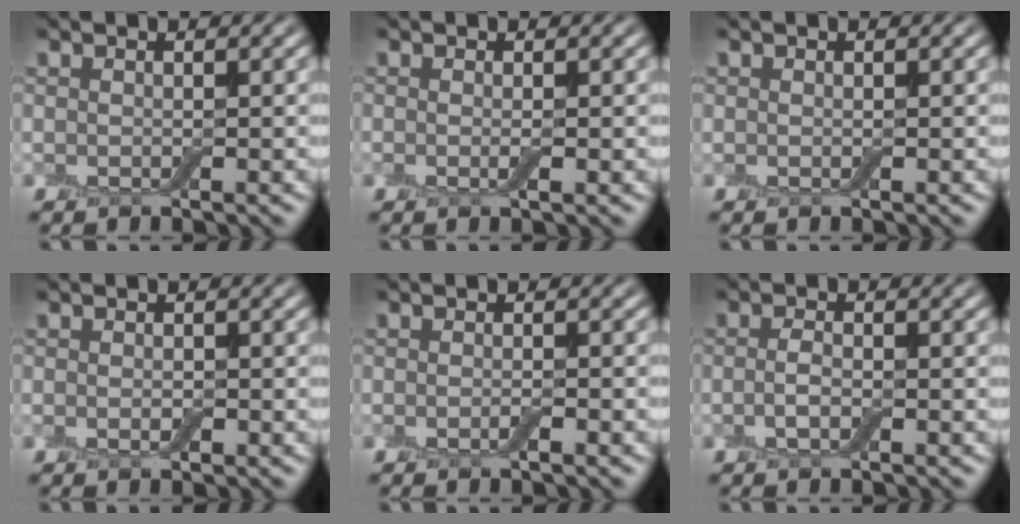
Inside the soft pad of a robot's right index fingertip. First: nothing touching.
{"total": 1.0, "force": [-0.1, 0.2, 1.0], "torque": [-0.018, -0.005, -0.003]}
{"total": 0.0}
{"total": 1.0, "force": [-0.2, 0.6, 0.8], "torque": [-0.016, -0.001, -0.003]}
{"total": 1.1, "force": [-0.5, 0.2, 0.9], "torque": [-0.017, -0.003, -0.010]}
{"total": 1.6, "force": [-0.5, 0.7, 1.4], "torque": [-0.031, -0.001, -0.013]}